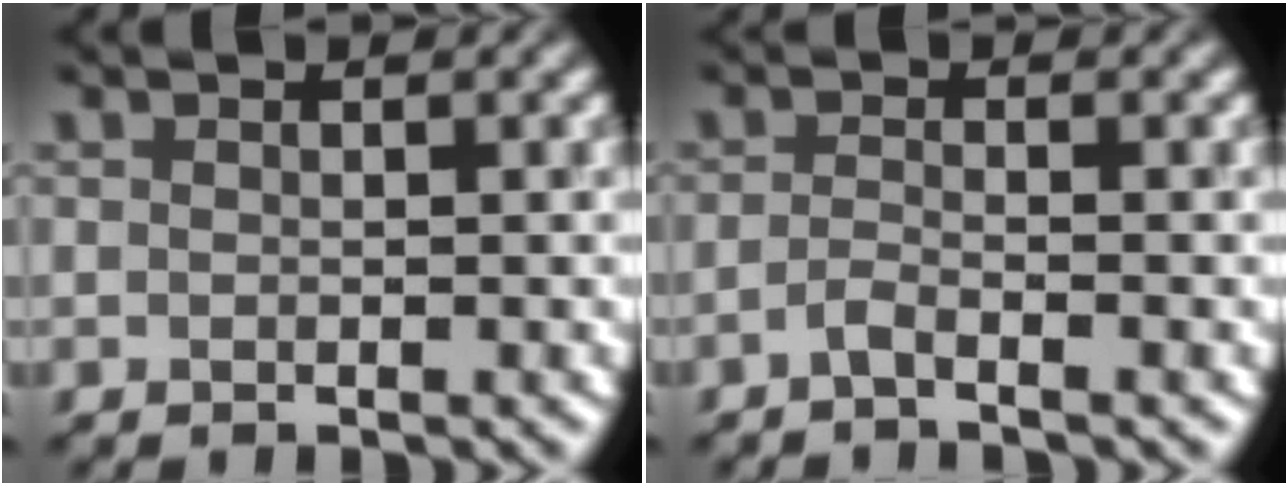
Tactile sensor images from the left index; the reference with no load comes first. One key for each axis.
{"total": 1.2, "fx": -0.8, "fy": 0.1, "fz": 0.8, "tx": -0.015, "ty": 0.003, "tz": -0.023}